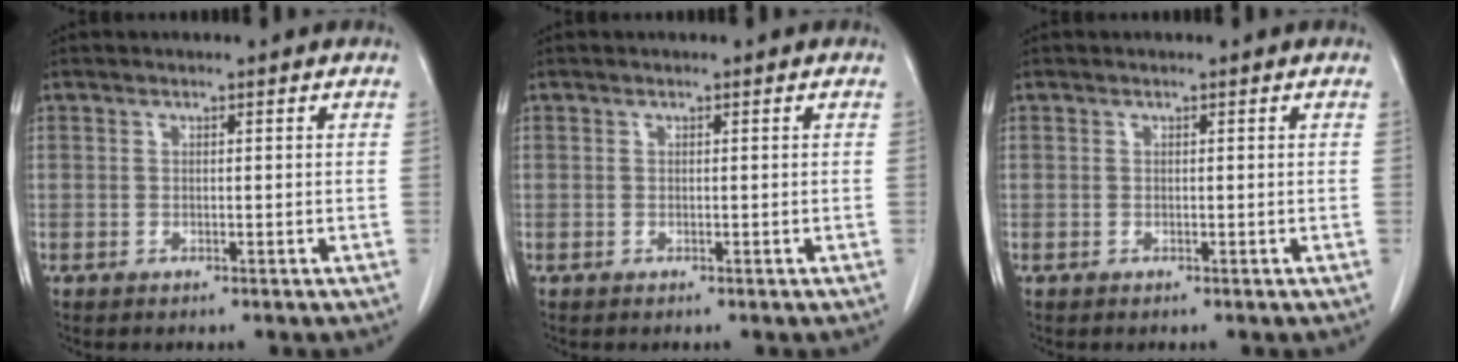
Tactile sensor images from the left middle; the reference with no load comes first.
{"total": 0.0}
{"total": 0.0}